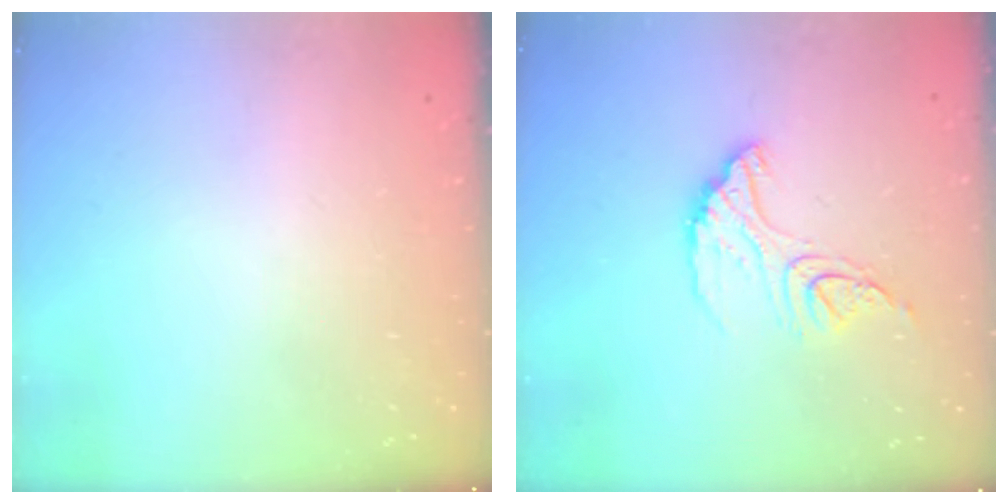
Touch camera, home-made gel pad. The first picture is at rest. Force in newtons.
{"total": 12.7, "press": 12.6, "slide": 1.2}